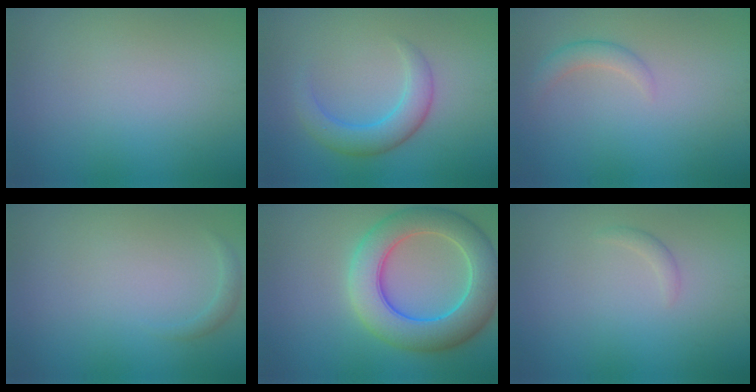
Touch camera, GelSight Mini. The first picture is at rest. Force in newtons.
{"total": 3.6, "press": 3.6, "slide": 0.0}
{"total": 1.5, "press": 1.5, "slide": 0.1}
{"total": 0.8, "press": 0.8, "slide": 0.0}
{"total": 8.6, "press": 8.6, "slide": 0.1}
{"total": 0.8, "press": 0.8, "slide": 0.0}